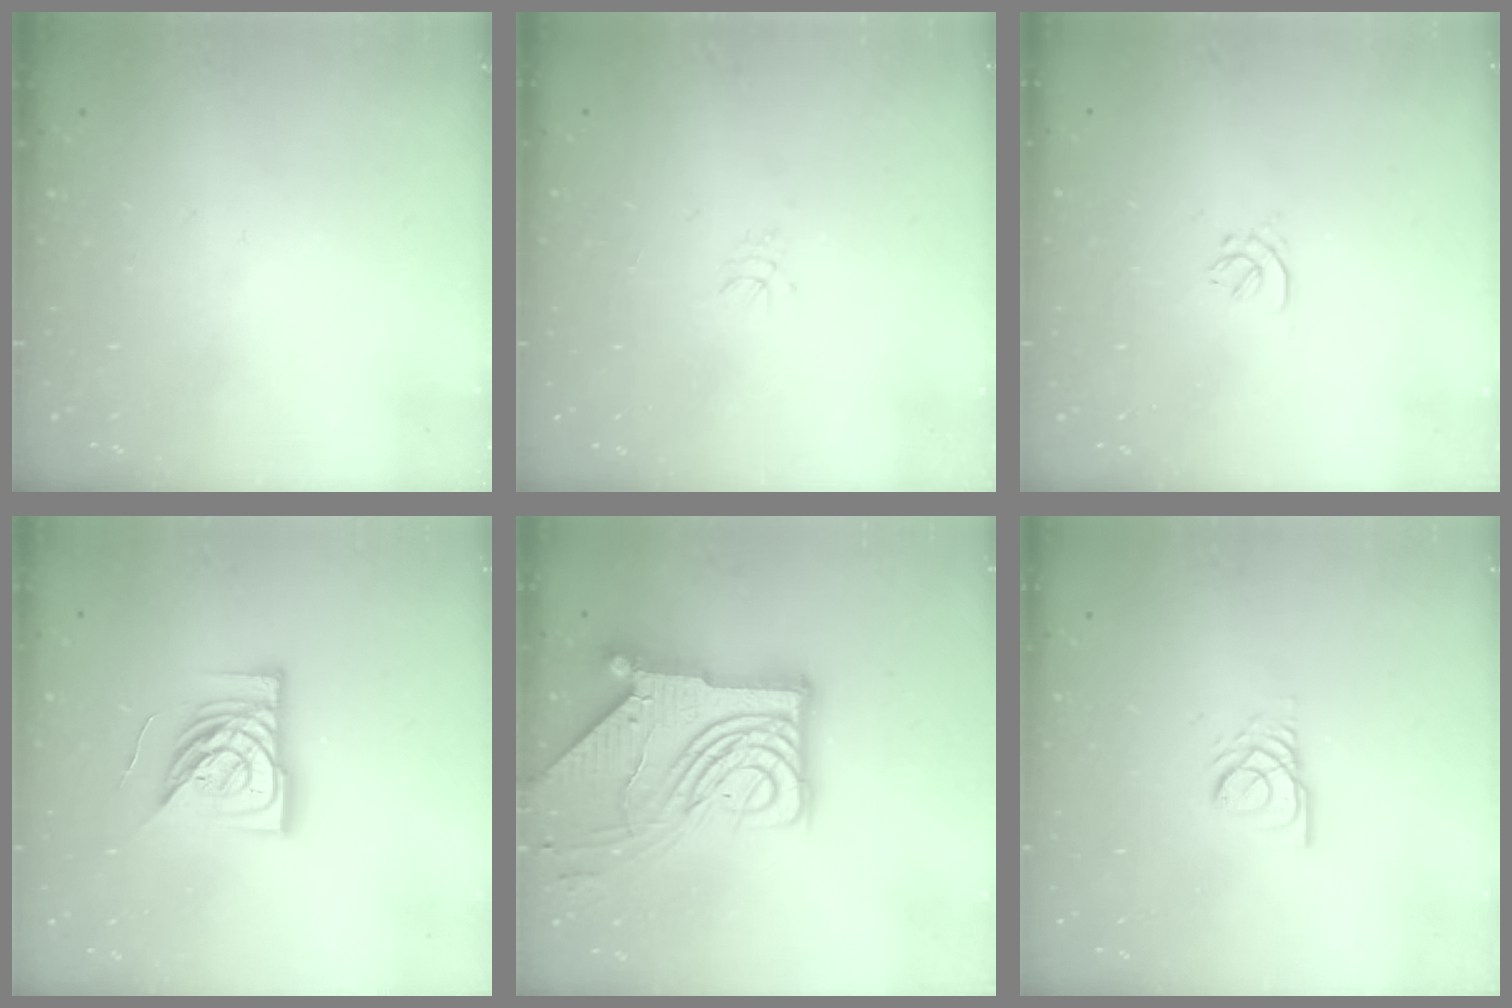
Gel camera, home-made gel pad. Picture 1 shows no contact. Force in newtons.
{"total": 4.1, "press": 4.1, "slide": 0.5}
{"total": 1.0, "press": 0.9, "slide": 0.4}
{"total": 15.1, "press": 15.0, "slide": 1.7}
{"total": 19.9, "press": 19.8, "slide": 2.6}
{"total": 3.0, "press": 2.9, "slide": 0.3}